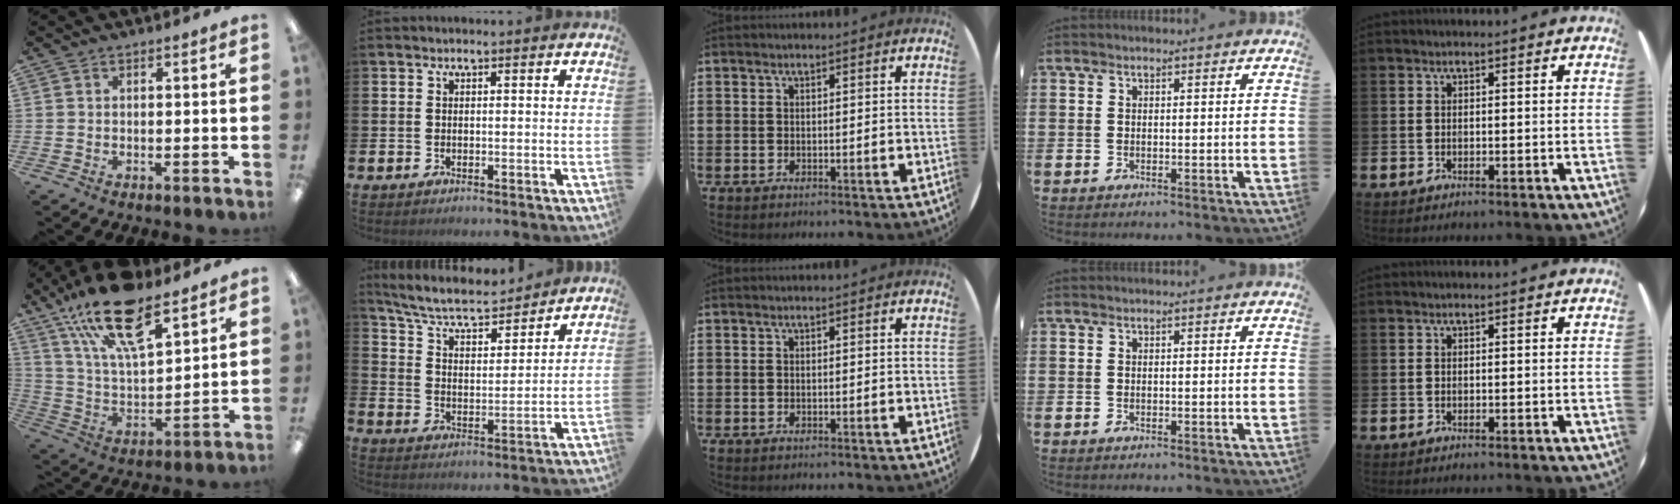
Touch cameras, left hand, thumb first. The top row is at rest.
{"thumb": {"total": 20.8, "force": [13.4, 8.2, 13.6], "torque": [-0.235, -0.065, 0.234]}, "index": {"total": 7.5, "force": [6.8, 1.5, 2.7], "torque": [-0.082, -0.045, 0.116]}}